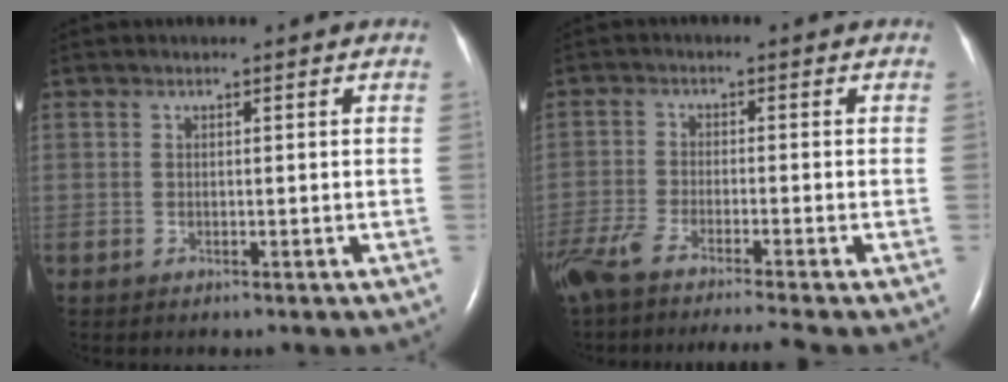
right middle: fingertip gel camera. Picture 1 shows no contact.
{"total": 11.6, "force": [-9.7, -0.3, 6.3], "torque": [-0.105, -0.029, -0.162]}